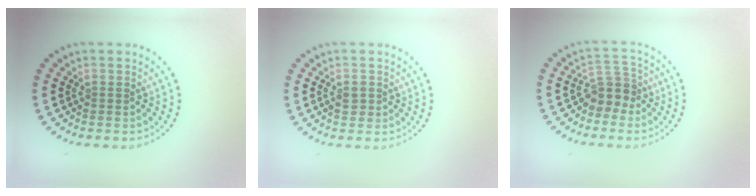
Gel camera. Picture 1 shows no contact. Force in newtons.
{"total": 1.4, "press": 1.3, "slide": 0.4}
{"total": 2.7, "press": 2.1, "slide": 1.7}